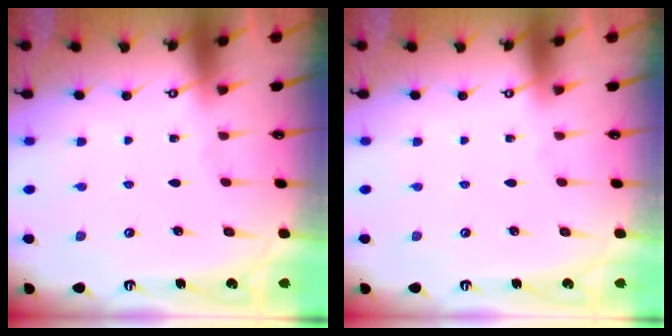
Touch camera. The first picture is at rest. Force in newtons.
{"total": 0.0}